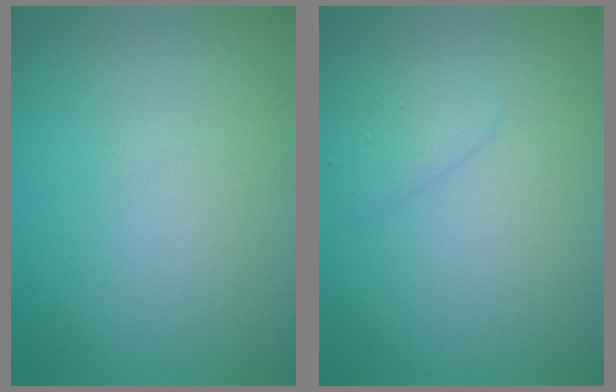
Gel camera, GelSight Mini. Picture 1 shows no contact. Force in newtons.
{"total": 1.3, "press": 1.3, "slide": 0.0}